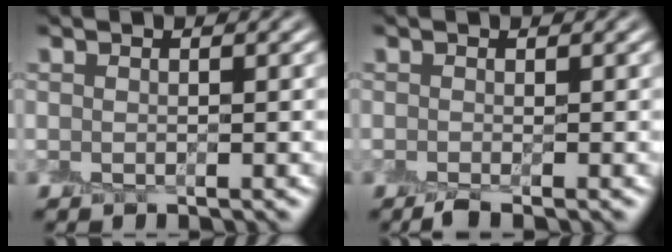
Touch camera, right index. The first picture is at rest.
{"total": 1.1, "force": [-0.8, -0.1, 0.7], "torque": [-0.017, -0.006, -0.018]}